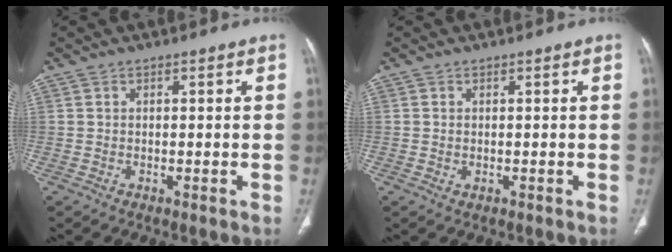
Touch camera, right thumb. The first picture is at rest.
{"total": 0.6, "force": [-0.1, 0.4, 0.4], "torque": [-0.012, -0.001, 0.003]}